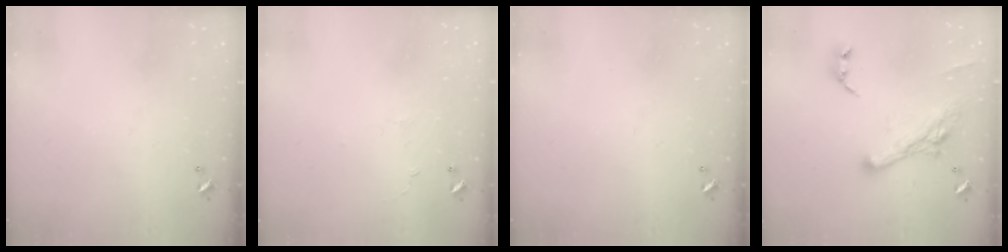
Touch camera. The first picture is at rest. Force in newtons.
{"total": 0.7, "press": 0.2, "slide": 0.7}
{"total": 0.0}
{"total": 9.3, "press": 9.2, "slide": 1.2}